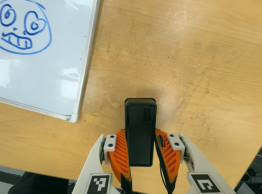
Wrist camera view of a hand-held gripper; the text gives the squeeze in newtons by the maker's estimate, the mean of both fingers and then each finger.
{"total": 5.0, "left": 3.5, "right": 6.5}